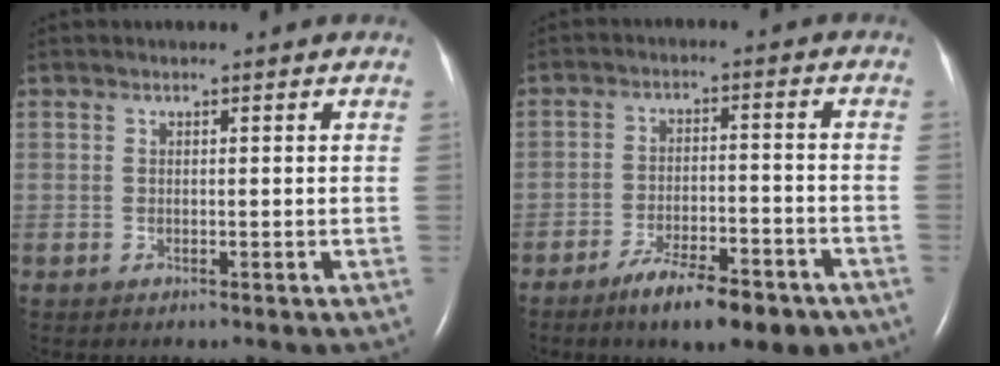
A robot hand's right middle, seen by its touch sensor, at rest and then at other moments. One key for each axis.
{"total": 10.1, "fx": -7.1, "fy": 2.6, "fz": 6.6, "tx": -0.103, "ty": -0.006, "tz": -0.109}